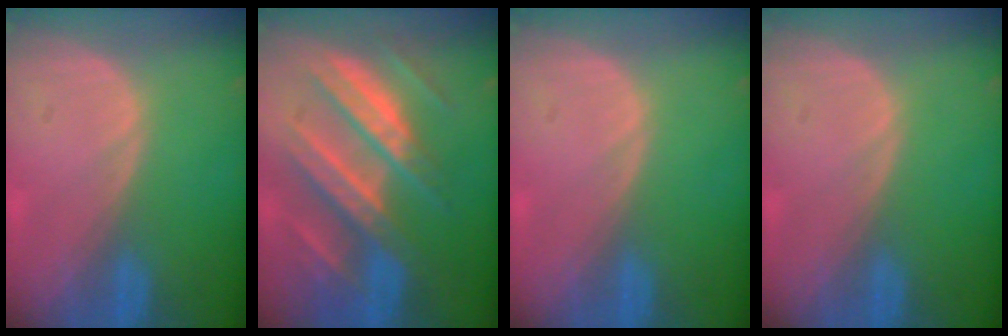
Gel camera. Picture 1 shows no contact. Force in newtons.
{"total": 11.0, "press": 11.0, "slide": 1.1}
{"total": 0.0}
{"total": 0.0}